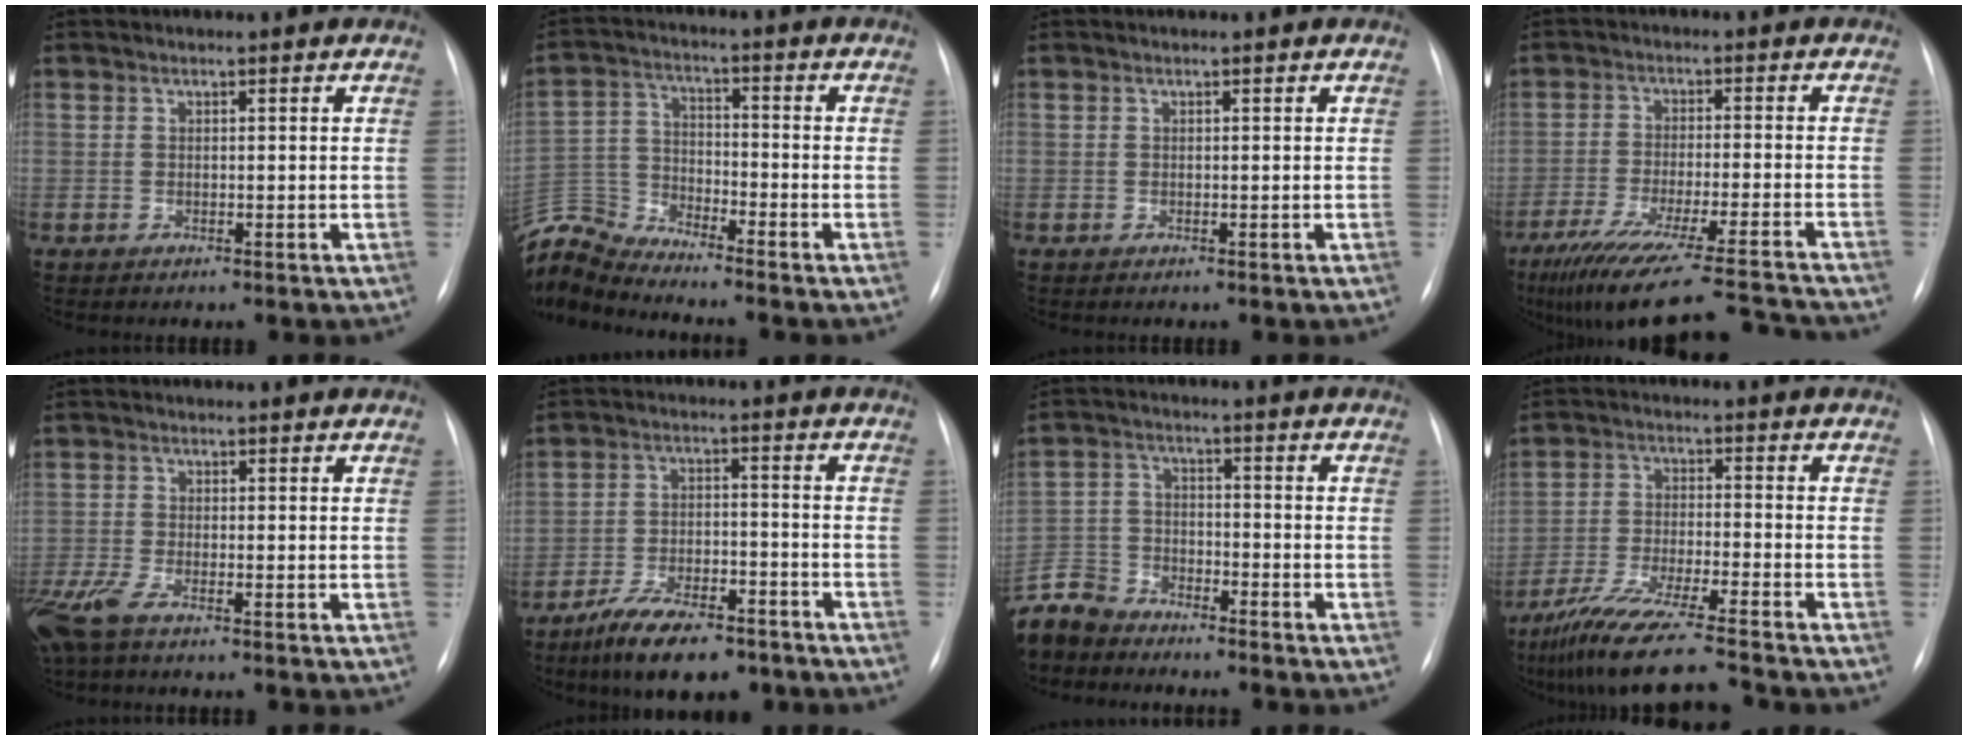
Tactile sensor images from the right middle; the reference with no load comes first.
{"total": 8.7, "force": [-8.7, -0.9, -0.2], "torque": [-0.005, 0.018, -0.173]}
{"total": 0.0}
{"total": 20.9, "force": [-18.8, 0.1, 9.1], "torque": [-0.126, -0.039, -0.275]}
{"total": 5.2, "force": [-3.4, 1.2, 3.8], "torque": [-0.089, -0.016, -0.071]}
{"total": 11.1, "force": [-8.3, 3.8, 6.2], "torque": [-0.110, -0.006, -0.142]}
{"total": 9.5, "force": [-8.7, 3.7, 1.2], "torque": [-0.033, 0.004, -0.171]}
{"total": 12.8, "force": [-10.8, -0.2, 6.8], "torque": [-0.117, -0.032, -0.183]}